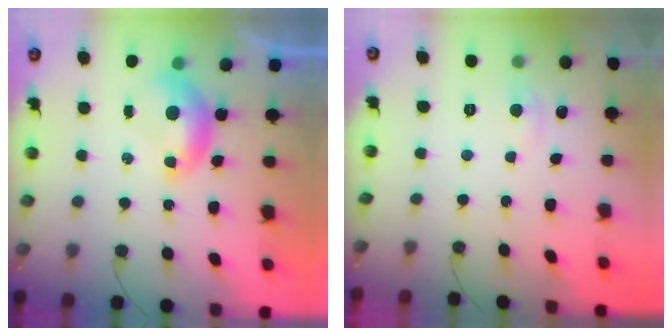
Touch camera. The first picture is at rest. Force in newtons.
{"total": 1.2, "press": 1.0, "slide": 0.6}